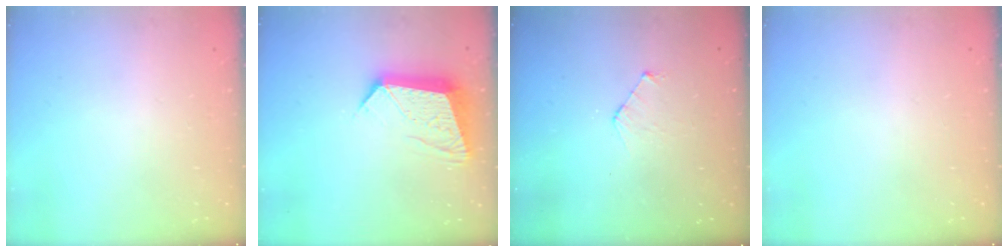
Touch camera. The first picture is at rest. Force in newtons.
{"total": 12.3, "press": 12.2, "slide": 1.1}
{"total": 4.0, "press": 4.0, "slide": 0.4}
{"total": 0.0}